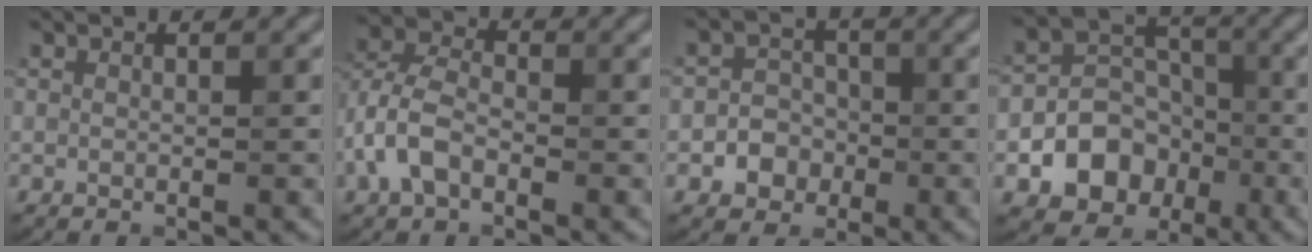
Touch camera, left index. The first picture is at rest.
{"total": 4.4, "force": [-2.0, 2.4, 3.1], "torque": [-0.072, 0.016, -0.048]}
{"total": 3.3, "force": [-1.2, 2.9, 1.0], "torque": [0.013, 0.009, -0.039]}
{"total": 7.1, "force": [-2.7, 5.7, 3.3], "torque": [-0.028, 0.003, -0.065]}